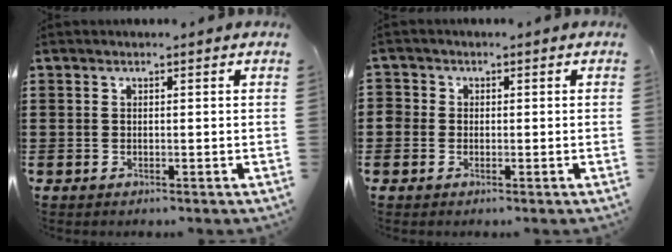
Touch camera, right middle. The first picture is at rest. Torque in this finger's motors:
{"motor_torque": [0.02, 0.06, 0.00, 0.00]}